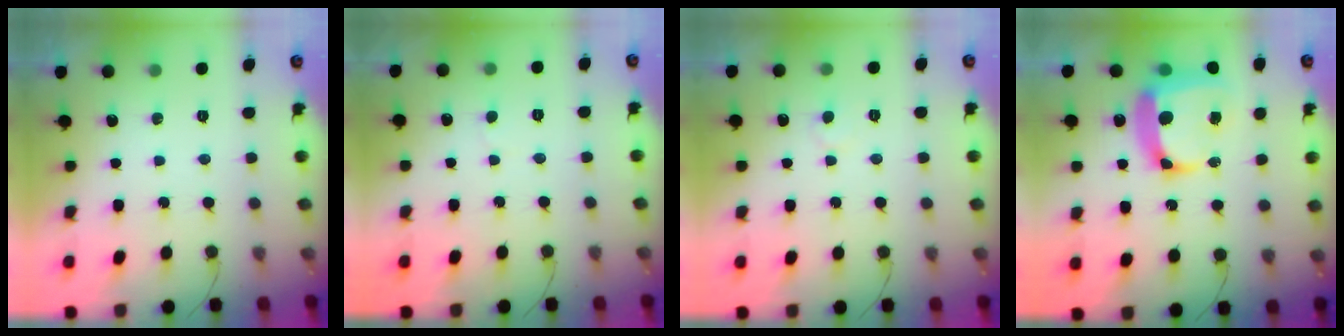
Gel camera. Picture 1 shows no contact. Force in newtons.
{"total": 2.6, "press": 2.6, "slide": 0.2}
{"total": 4.3, "press": 4.3, "slide": 0.5}
{"total": 16.4, "press": 16.3, "slide": 2.1}